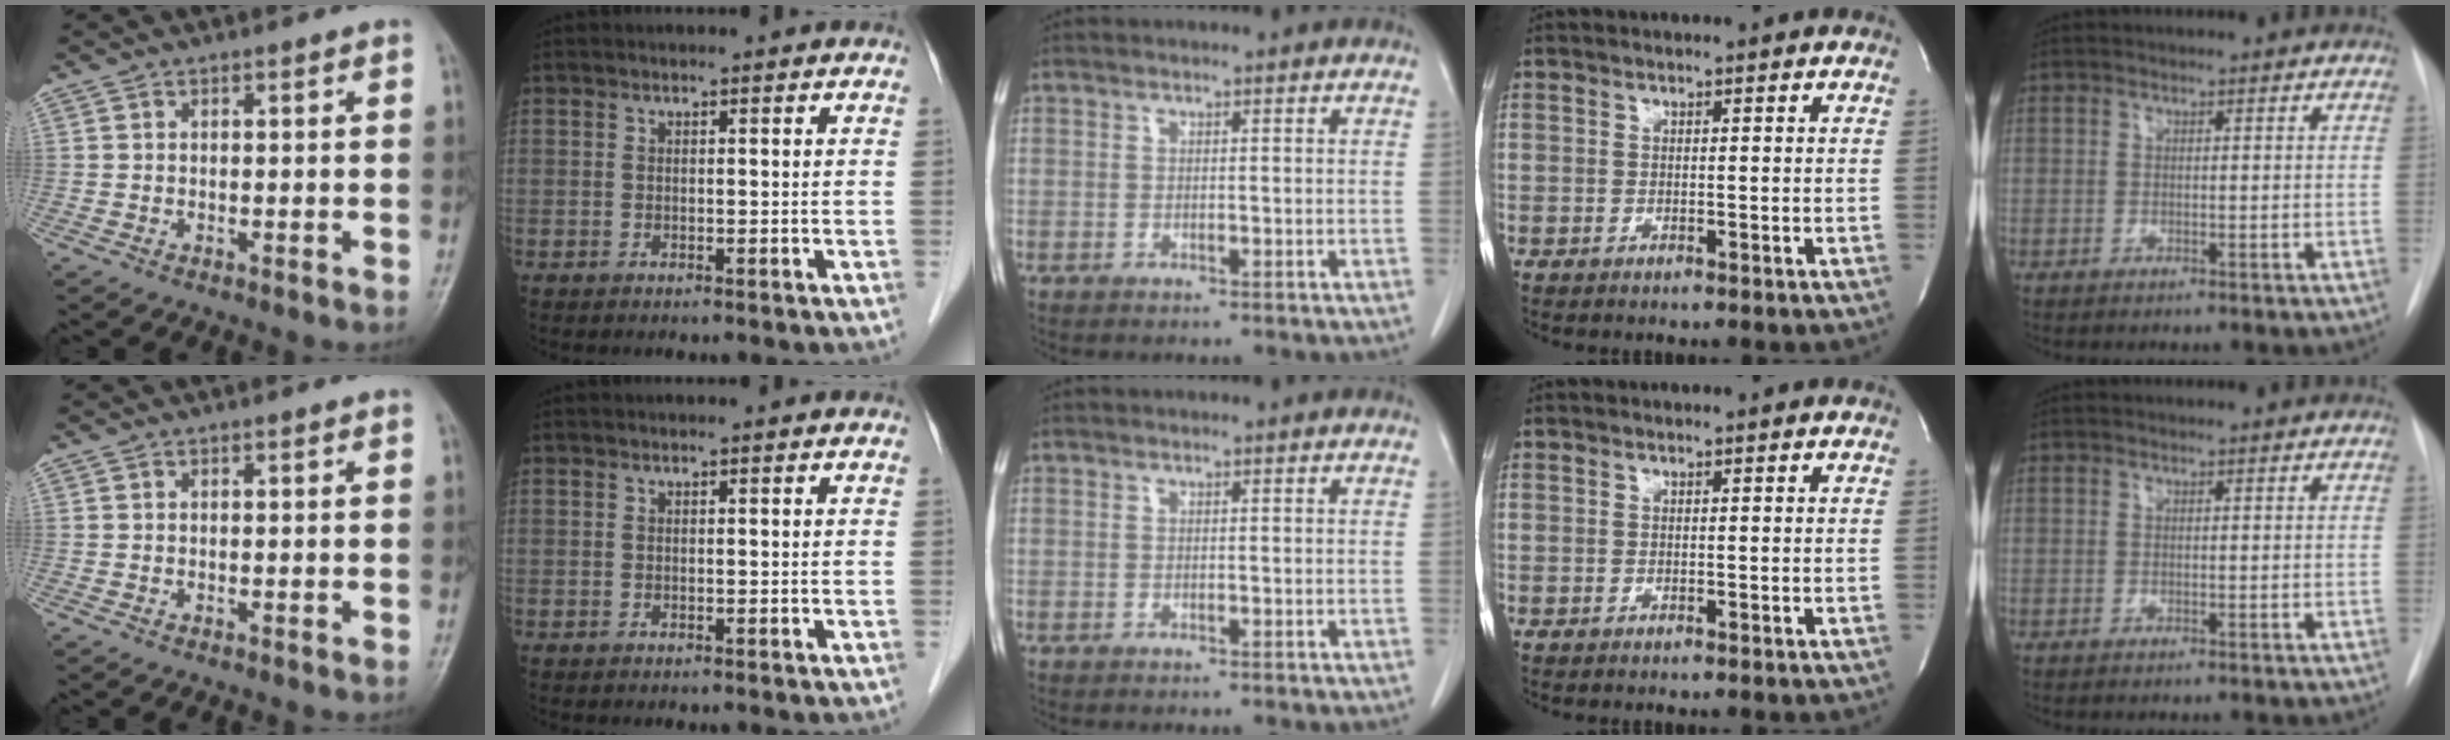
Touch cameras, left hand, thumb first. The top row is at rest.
{}